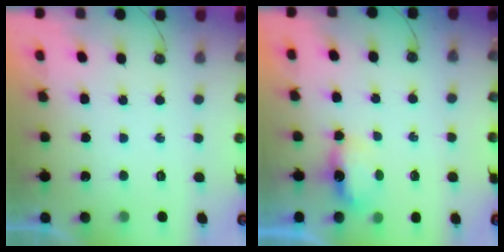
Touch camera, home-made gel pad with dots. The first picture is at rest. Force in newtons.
{"total": 4.1, "press": 4.1, "slide": 0.5}